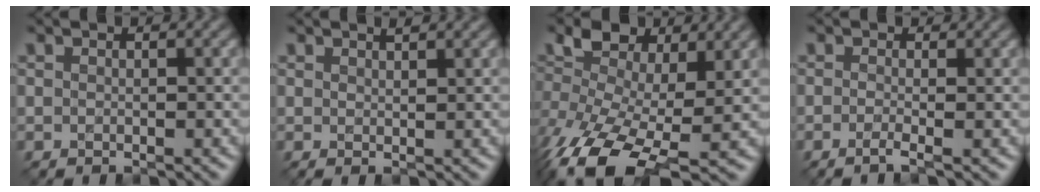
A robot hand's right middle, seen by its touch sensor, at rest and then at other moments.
{"total": 1.2, "force": [1.1, 0.1, 0.4], "torque": [-0.003, 0.004, 0.017]}
{"total": 9.0, "force": [-1.8, 5.2, 7.1], "torque": [-0.161, -0.001, -0.045]}
{"total": 1.1, "force": [-0.3, 0.3, 1.0], "torque": [-0.019, -0.002, -0.014]}